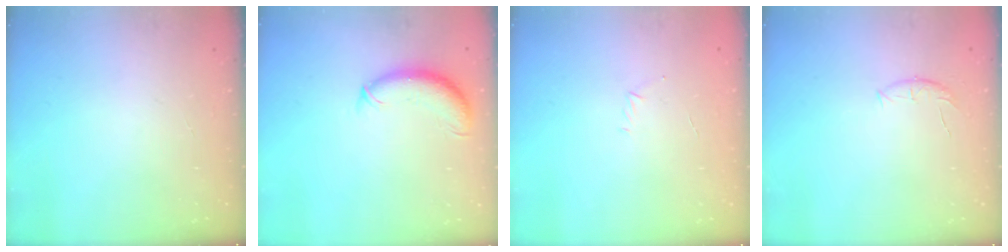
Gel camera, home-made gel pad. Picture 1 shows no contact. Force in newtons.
{"total": 9.7, "press": 9.6, "slide": 1.8}
{"total": 4.3, "press": 4.1, "slide": 1.1}
{"total": 6.0, "press": 5.8, "slide": 1.5}